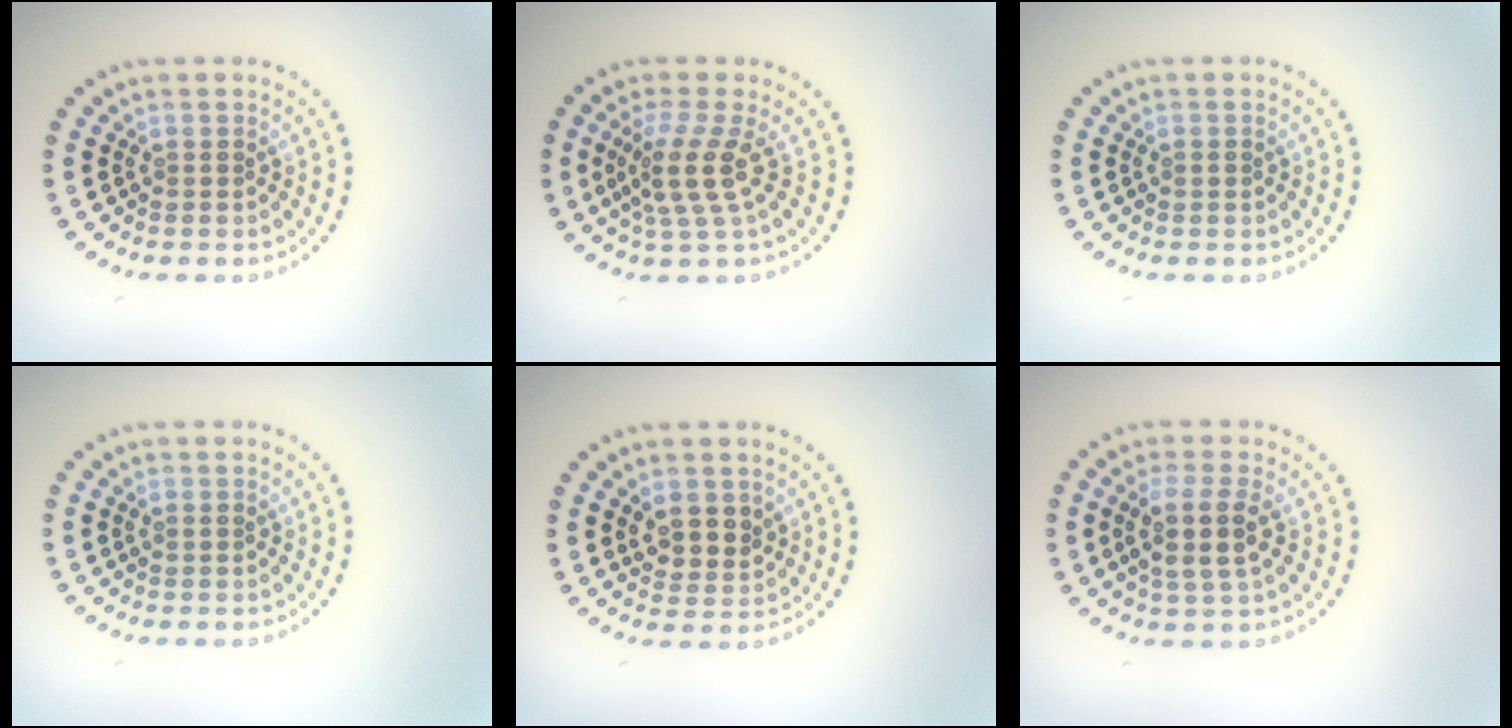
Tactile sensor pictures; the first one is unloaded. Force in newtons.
{"total": 3.7, "press": 2.8, "slide": 2.4}
{"total": 0.6, "press": 0.6, "slide": 0.0}
{"total": 0.6, "press": 0.6, "slide": 0.0}
{"total": 2.7, "press": 2.6, "slide": 1.0}
{"total": 3.5, "press": 3.2, "slide": 1.6}